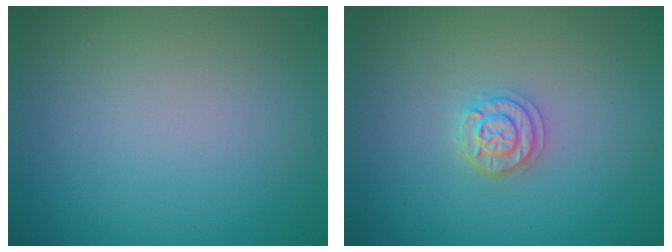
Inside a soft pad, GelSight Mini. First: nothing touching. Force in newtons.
{"total": 1.9, "press": 1.8, "slide": 0.3}